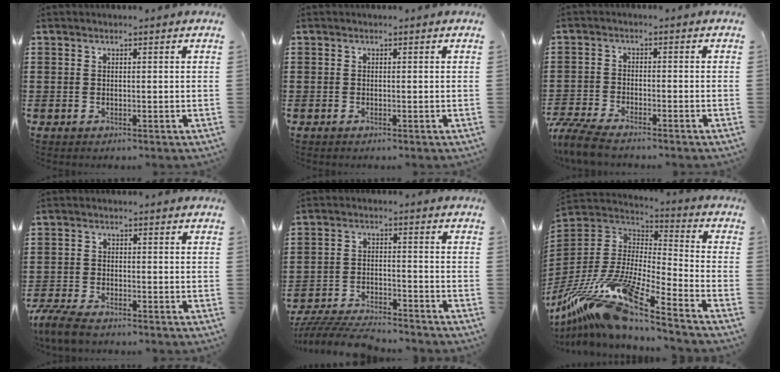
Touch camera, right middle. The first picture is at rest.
{"total": 0.0}
{"total": 5.0, "force": [-4.7, 0.6, 1.8], "torque": [-0.056, -0.009, -0.098]}
{"total": 4.2, "force": [-3.7, 0.7, 1.7], "torque": [-0.056, -0.009, -0.081]}
{"total": 6.2, "force": [-6.0, 0.7, 1.4], "torque": [-0.030, 0.004, -0.119]}
{"total": 15.6, "force": [-12.3, 1.1, 9.6], "torque": [-0.215, 0.004, -0.243]}